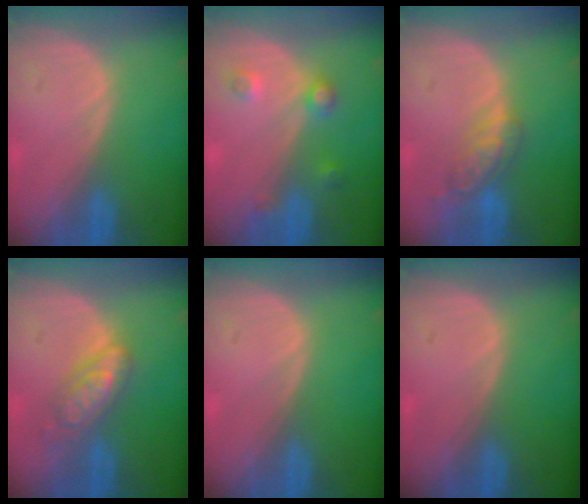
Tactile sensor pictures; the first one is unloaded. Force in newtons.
{"total": 3.6, "press": 3.4, "slide": 1.3}
{"total": 5.7, "press": 5.0, "slide": 2.6}
{"total": 5.5, "press": 5.5, "slide": 0.2}
{"total": 0.0}
{"total": 0.0}